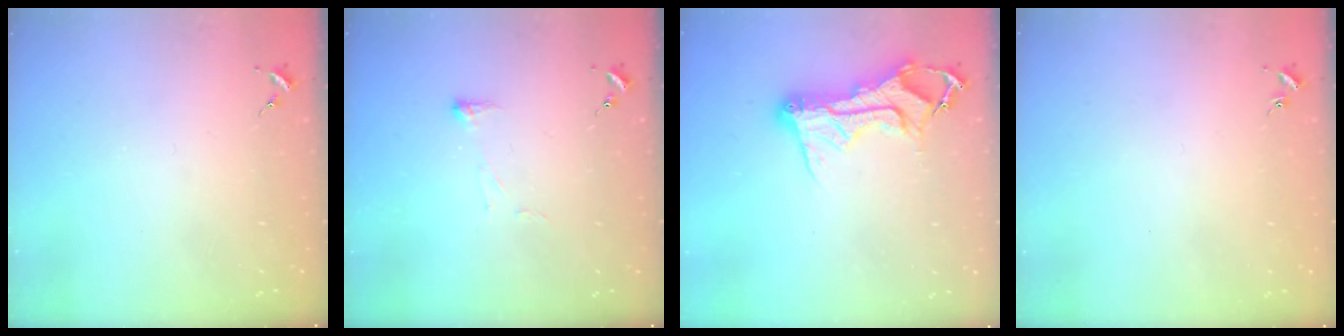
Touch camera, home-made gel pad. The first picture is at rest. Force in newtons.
{"total": 3.4, "press": 3.3, "slide": 0.6}
{"total": 14.0, "press": 14.0, "slide": 1.4}
{"total": 0.9, "press": 0.8, "slide": 0.2}